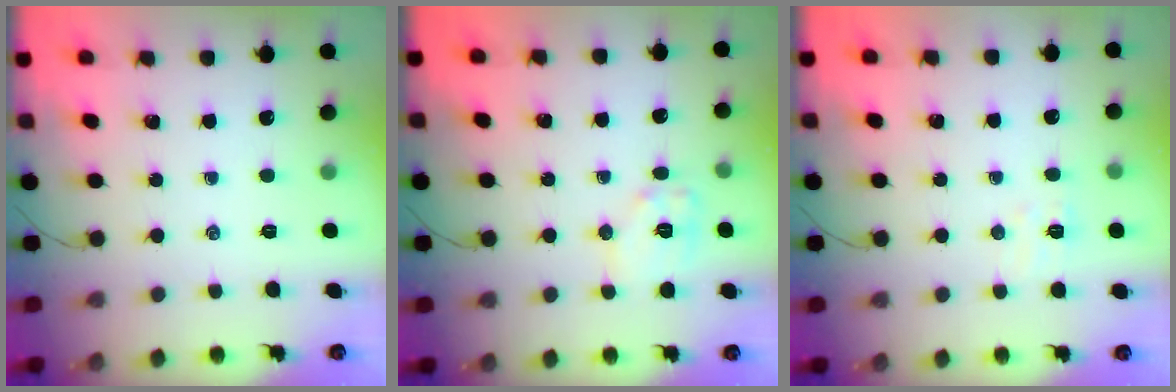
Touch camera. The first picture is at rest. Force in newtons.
{"total": 8.5, "press": 8.5, "slide": 0.2}
{"total": 4.5, "press": 4.4, "slide": 1.1}